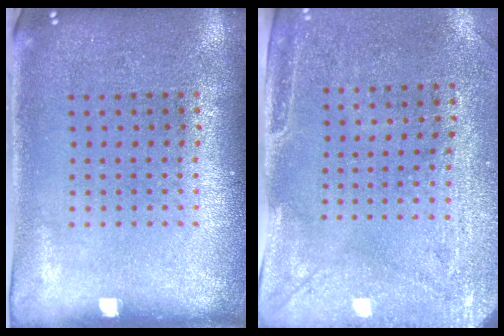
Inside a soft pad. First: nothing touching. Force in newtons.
{"total": 3.0, "press": 2.4, "slide": 1.8}